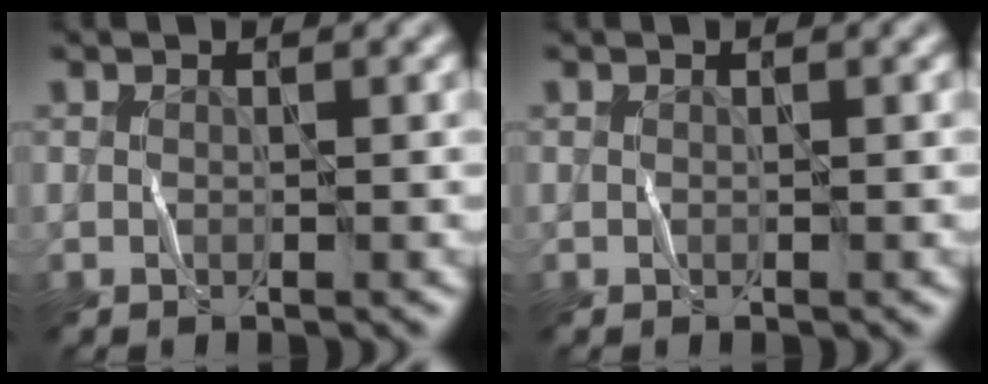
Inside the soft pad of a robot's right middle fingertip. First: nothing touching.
{"total": 0.0}